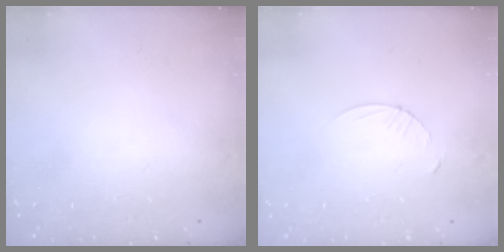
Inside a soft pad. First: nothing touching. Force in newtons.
{"total": 3.4, "press": 3.3, "slide": 0.3}